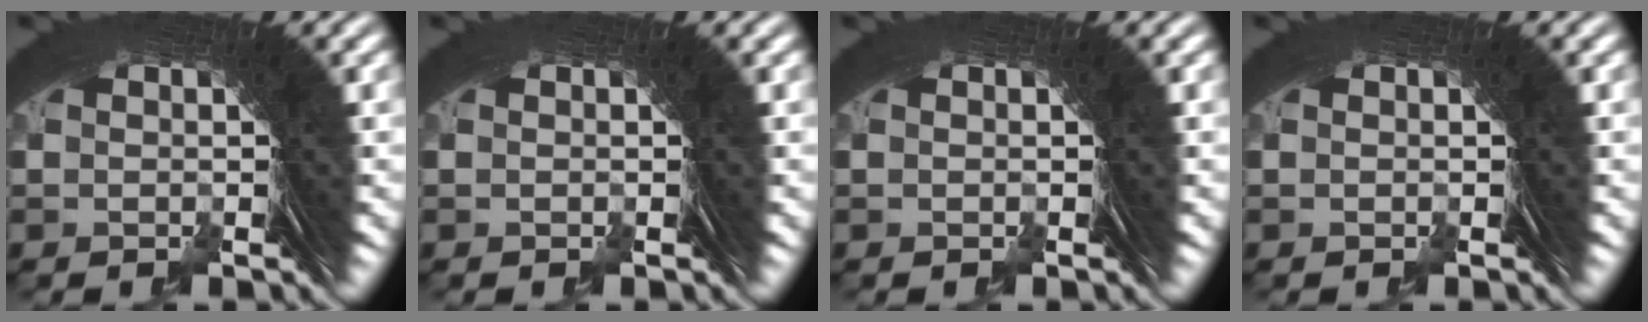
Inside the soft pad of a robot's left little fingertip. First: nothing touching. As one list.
[{"total": 0.0}, {"total": 0.0}, {"total": 0.0}]